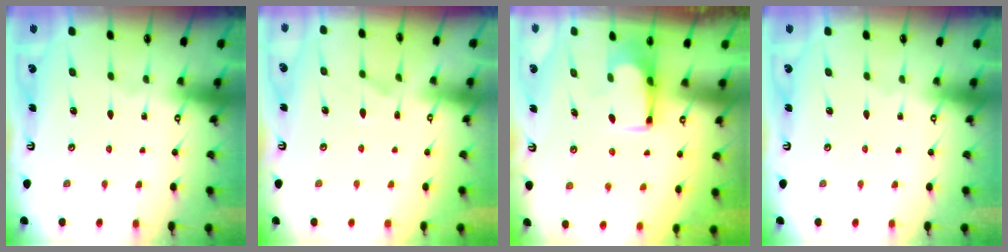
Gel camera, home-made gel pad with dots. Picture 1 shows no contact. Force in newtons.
{"total": 4.4, "press": 4.2, "slide": 1.2}
{"total": 1.7, "press": 1.6, "slide": 0.3}
{"total": 0.0}